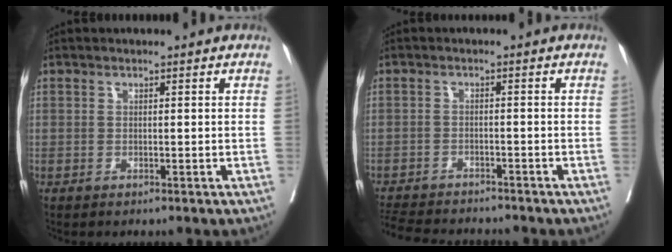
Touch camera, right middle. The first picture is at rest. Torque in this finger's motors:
{"motor_torque": [0.58, -0.71, 0.08, 0.02]}